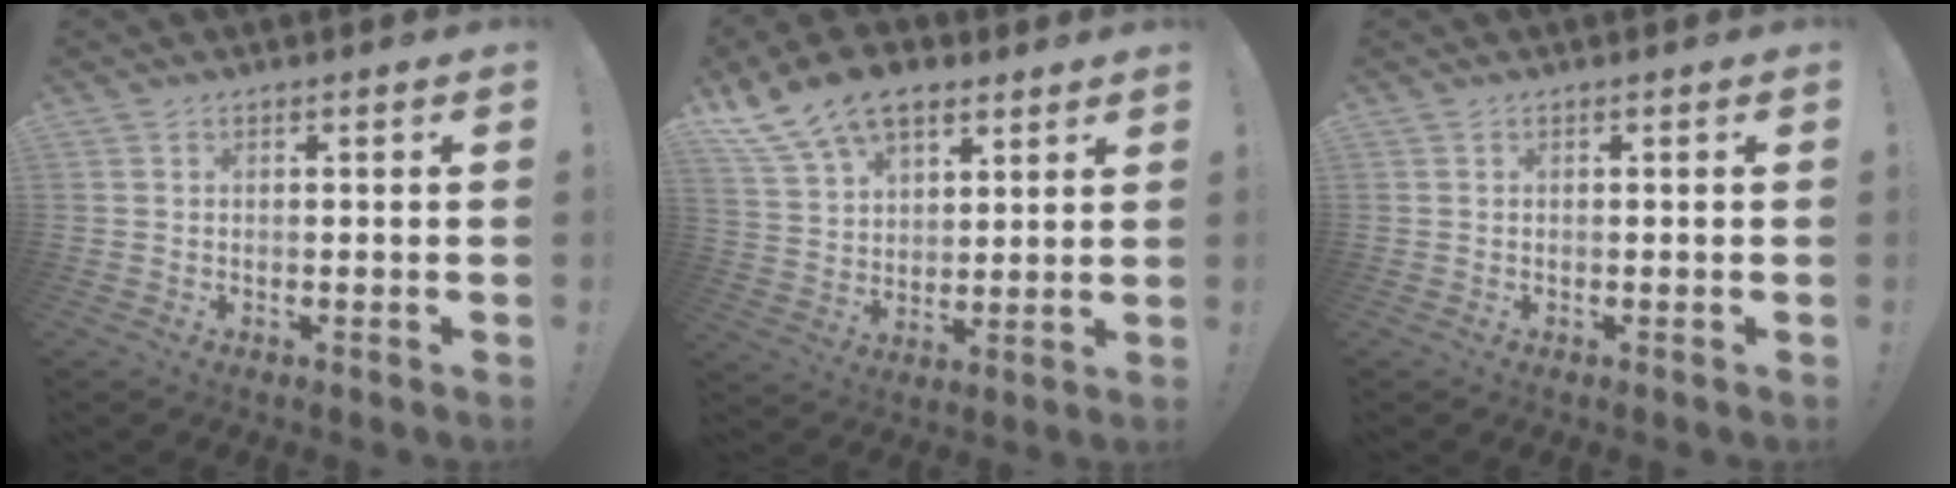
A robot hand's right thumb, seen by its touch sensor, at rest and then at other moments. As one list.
[{"total": 15.2, "force": [10.0, 9.0, 7.0], "torque": [-0.137, -0.052, 0.193]}, {"total": 0.0}]